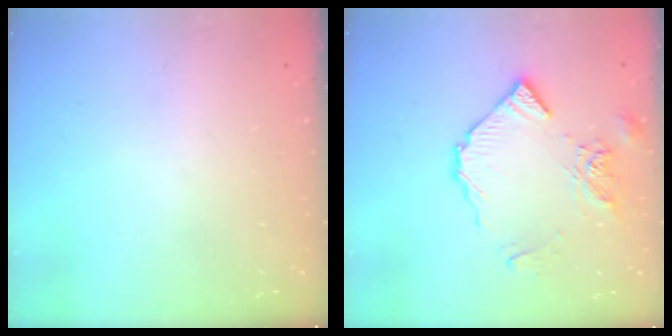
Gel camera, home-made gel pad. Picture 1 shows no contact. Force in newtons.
{"total": 11.8, "press": 11.7, "slide": 1.1}